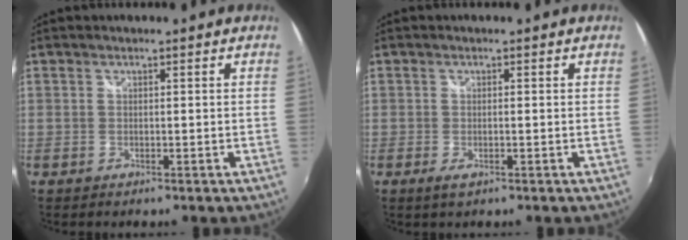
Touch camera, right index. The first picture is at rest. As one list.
[{"total": 1.9, "force": [-0.5, 0.3, 1.8], "torque": [-0.032, -0.006, -0.007]}]